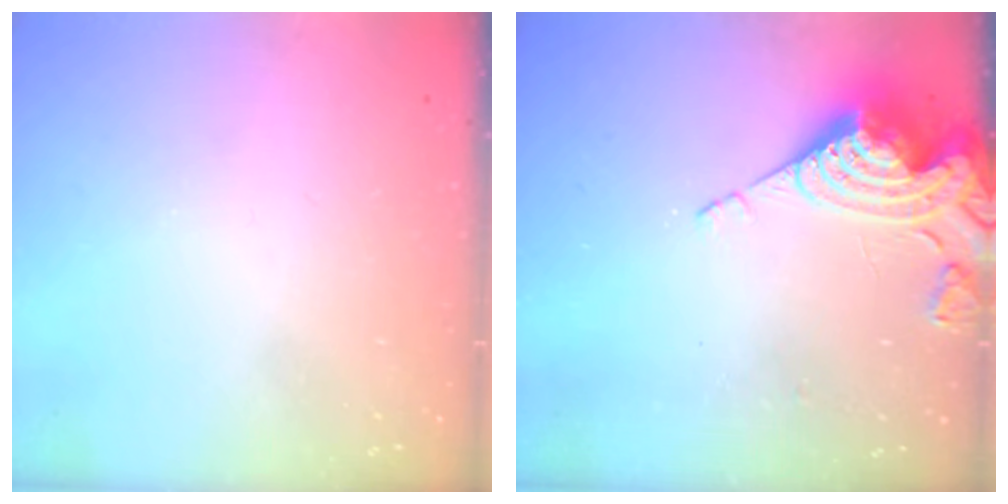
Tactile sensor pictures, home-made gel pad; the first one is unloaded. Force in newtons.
{"total": 13.3, "press": 13.3, "slide": 1.1}